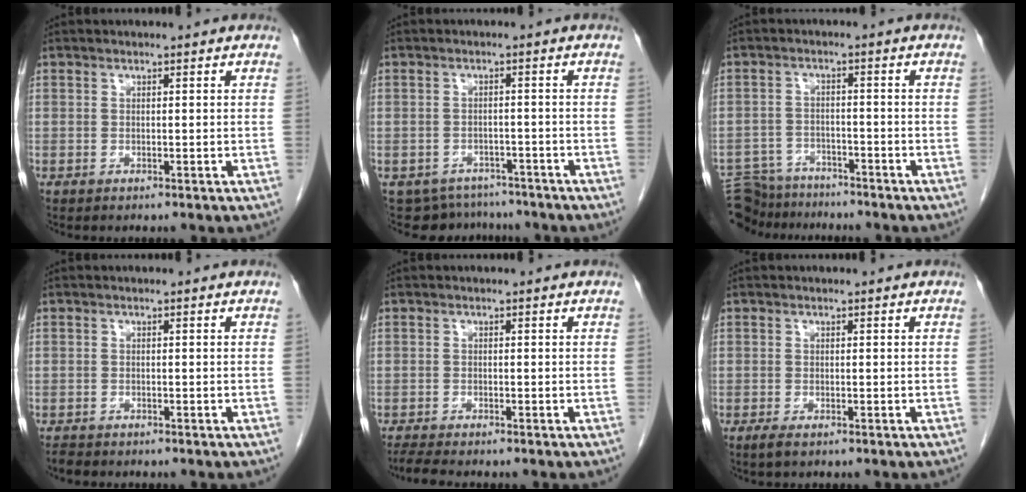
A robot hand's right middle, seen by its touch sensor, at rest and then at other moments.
{"total": 6.8, "force": [-6.0, 3.1, -0.2], "torque": [0.007, 0.015, -0.073]}
{"total": 11.8, "force": [-11.0, 3.7, 2.1], "torque": [-0.044, 0.006, -0.169]}
{"total": 1.1, "force": [-1.0, 0.2, 0.2], "torque": [-0.009, -0.003, -0.018]}
{"total": 2.8, "force": [-2.5, -0.1, 1.3], "torque": [-0.027, -0.010, -0.045]}
{"total": 1.2, "force": [-0.8, 0.3, 0.9], "torque": [-0.024, -0.004, -0.012]}